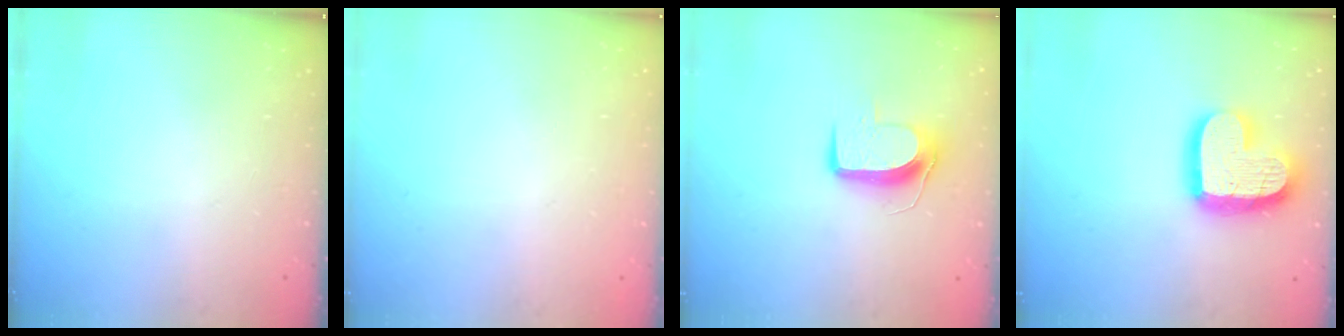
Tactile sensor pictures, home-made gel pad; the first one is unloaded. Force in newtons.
{"total": 0.0}
{"total": 9.6, "press": 9.6, "slide": 0.3}
{"total": 17.7, "press": 17.7, "slide": 1.5}